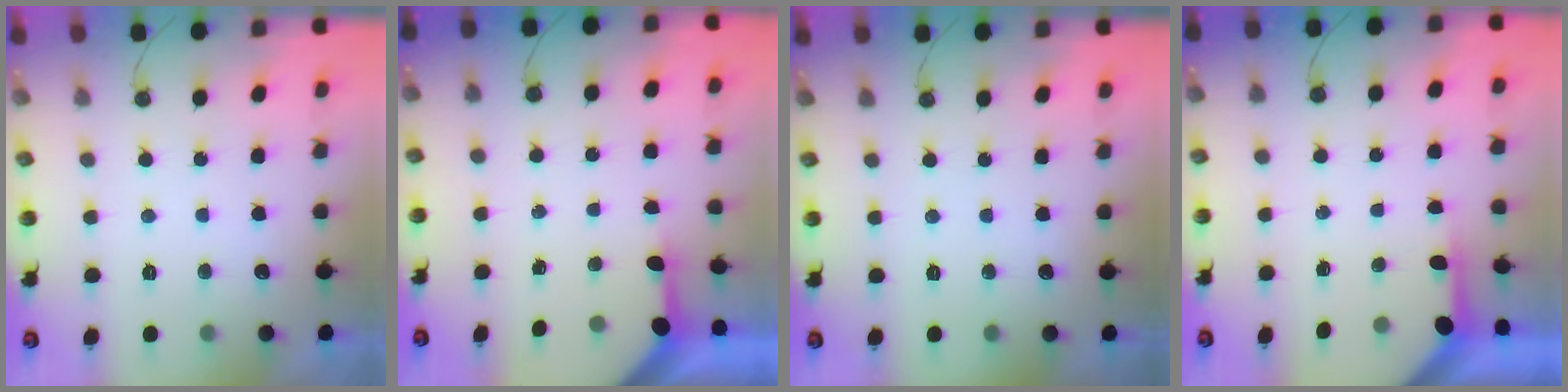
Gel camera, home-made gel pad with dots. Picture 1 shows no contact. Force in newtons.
{"total": 3.4, "press": 3.3, "slide": 0.4}
{"total": 0.0}
{"total": 3.3, "press": 3.2, "slide": 0.4}